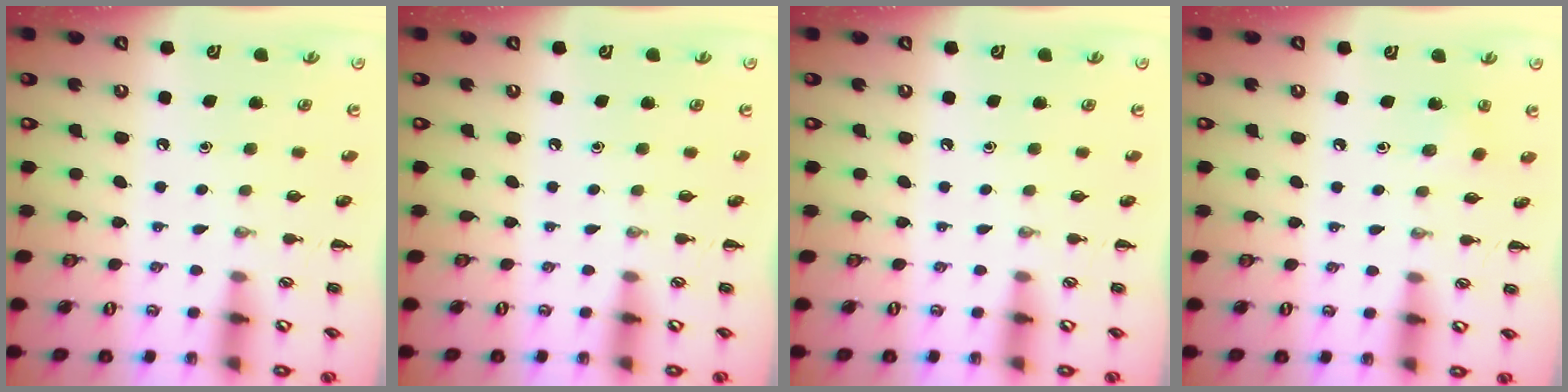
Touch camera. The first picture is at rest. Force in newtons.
{"total": 0.0}
{"total": 0.0}
{"total": 3.0, "press": 2.9, "slide": 0.9}